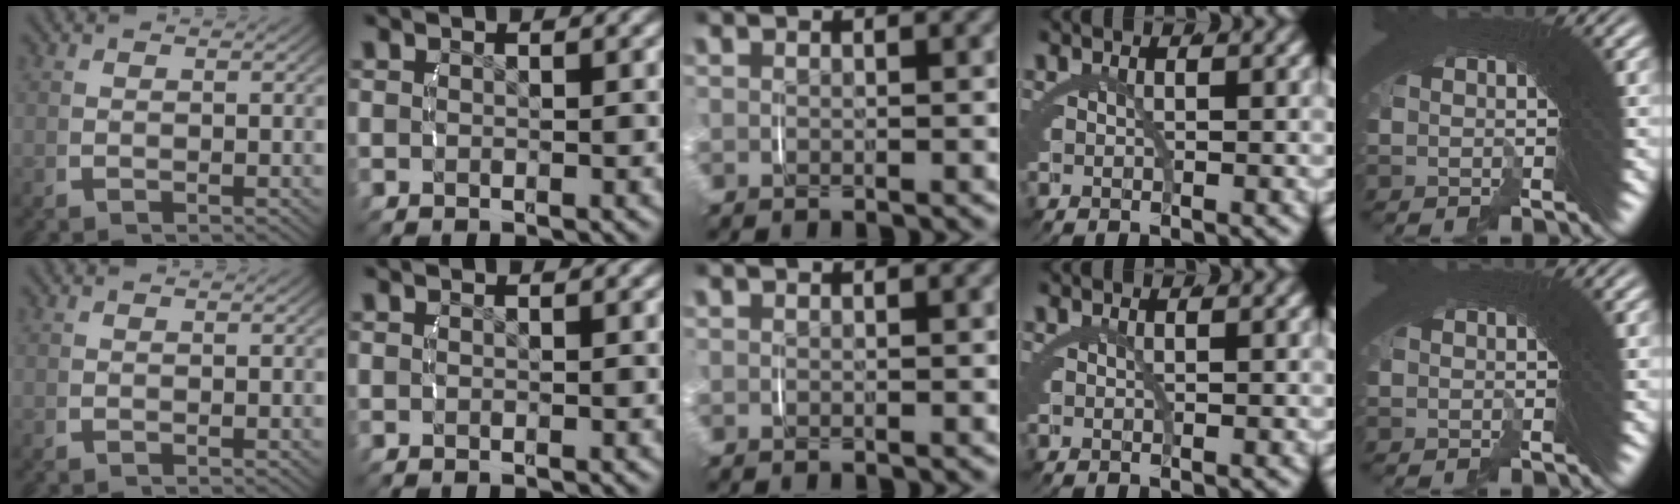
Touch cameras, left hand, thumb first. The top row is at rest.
{}